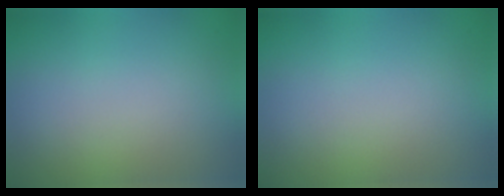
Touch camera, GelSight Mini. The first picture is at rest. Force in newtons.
{"total": 0.0}